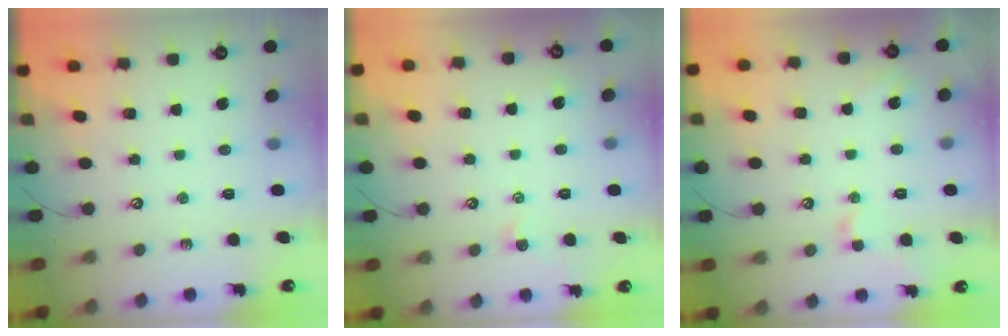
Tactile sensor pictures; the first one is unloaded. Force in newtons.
{"total": 0.6, "press": 0.4, "slide": 0.4}
{"total": 3.3, "press": 3.2, "slide": 0.7}